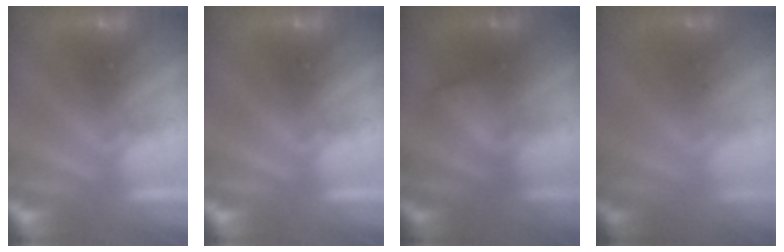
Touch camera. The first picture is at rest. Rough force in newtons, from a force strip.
{"total": 0.0}
{"total": 2.0}
{"total": 1.6}